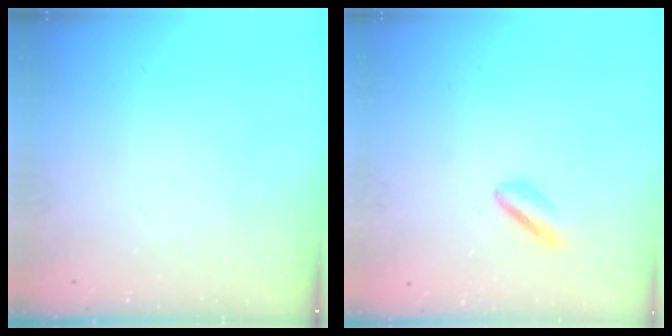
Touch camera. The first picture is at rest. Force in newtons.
{"total": 2.4, "press": 2.2, "slide": 1.0}